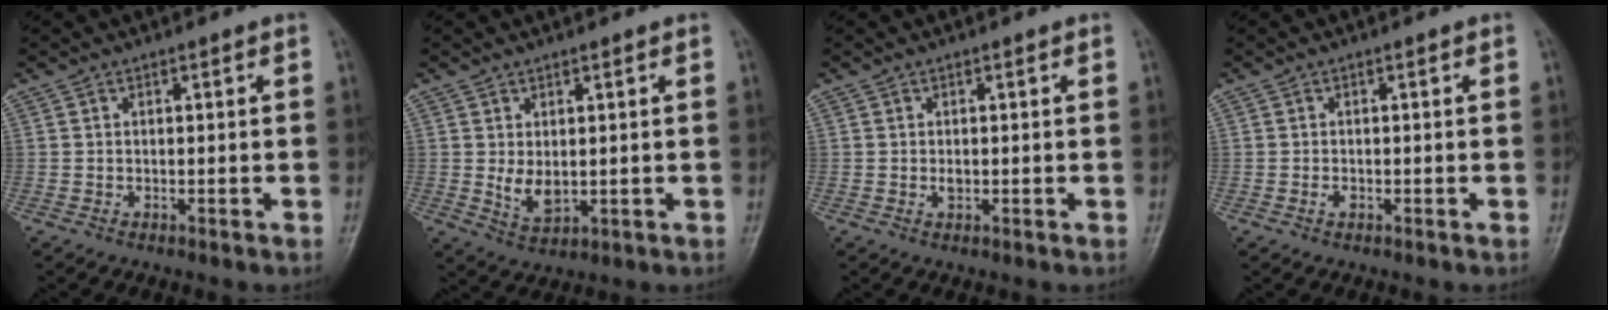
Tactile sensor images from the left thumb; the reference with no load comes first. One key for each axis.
{"total": 4.8, "fx": 0.6, "fy": 3.0, "fz": 3.7, "tx": -0.055, "ty": -0.016, "tz": 0.019}
{"total": 1.2, "fx": 0.0, "fy": 0.8, "fz": 0.9, "tx": -0.007, "ty": 0.000, "tz": 0.000}
{"total": 1.1, "fx": -0.3, "fy": 0.7, "fz": 0.7, "tx": -0.007, "ty": 0.000, "tz": -0.006}